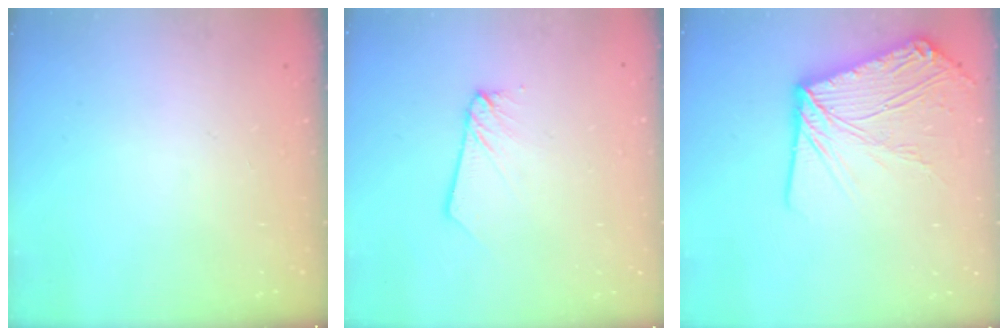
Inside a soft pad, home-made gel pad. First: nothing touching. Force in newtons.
{"total": 2.6, "press": 2.6, "slide": 0.2}
{"total": 16.5, "press": 16.5, "slide": 1.2}